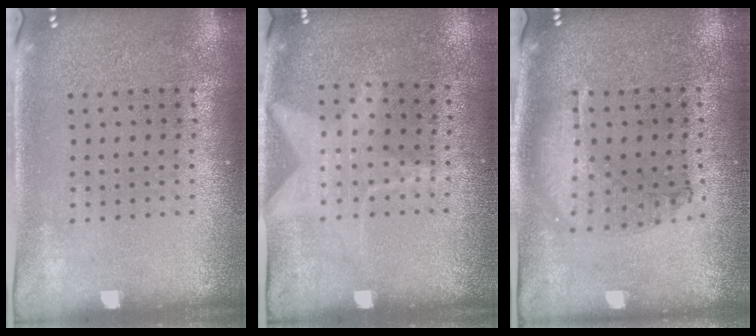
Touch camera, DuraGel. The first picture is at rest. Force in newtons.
{"total": 1.2, "press": 1.1, "slide": 0.3}
{"total": 0.9, "press": 0.9, "slide": 0.3}